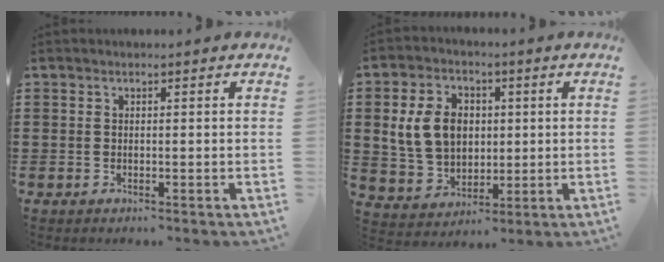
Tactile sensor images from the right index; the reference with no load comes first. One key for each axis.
{"total": 8.9, "fx": 1.5, "fy": 6.9, "fz": 5.4, "tx": -0.138, "ty": 0.014, "tz": 0.024}